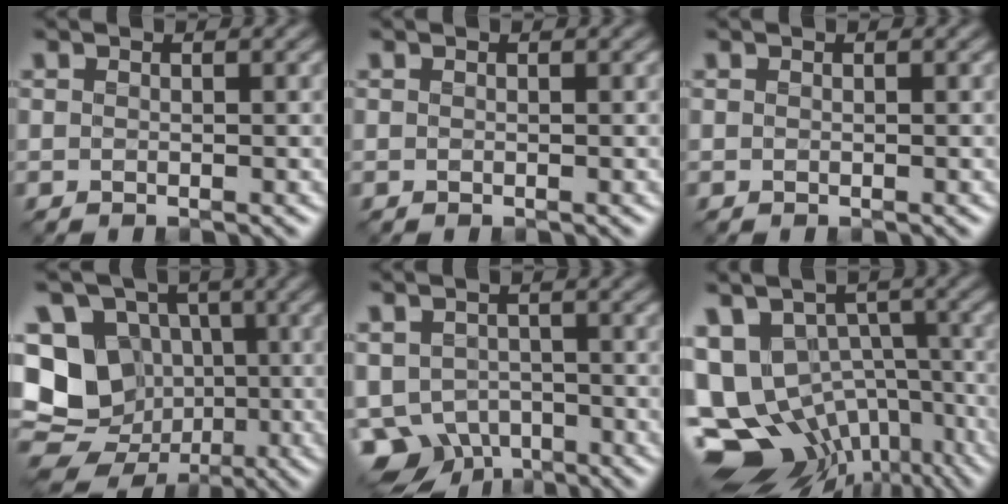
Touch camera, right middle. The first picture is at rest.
{"total": 0.0}
{"total": 0.0}
{"total": 16.4, "force": [-3.8, 14.4, 6.7], "torque": [-0.144, 0.012, -0.092]}
{"total": 5.5, "force": [-2.9, 4.1, 2.3], "torque": [-0.040, -0.010, -0.061]}
{"total": 17.0, "force": [-5.5, 12.7, 9.9], "torque": [-0.217, -0.039, -0.040]}